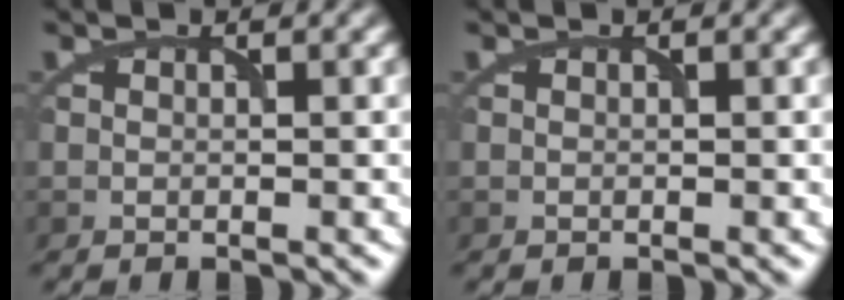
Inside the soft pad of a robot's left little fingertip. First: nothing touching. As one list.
[{"total": 0.0}]